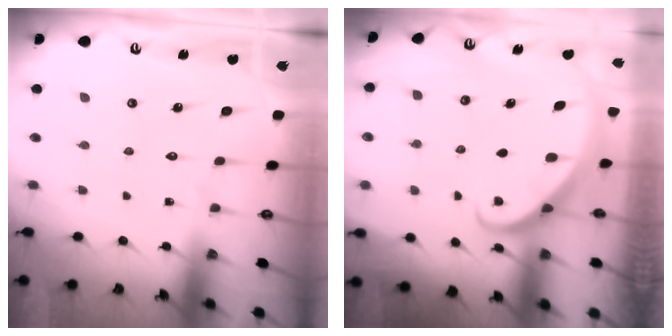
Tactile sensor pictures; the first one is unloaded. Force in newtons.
{"total": 2.5, "press": 2.5, "slide": 0.3}